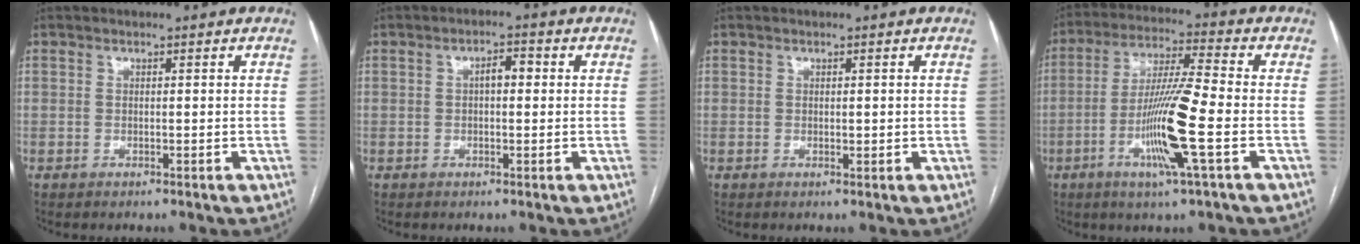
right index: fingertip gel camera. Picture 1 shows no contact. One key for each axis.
{"total": 2.8, "fx": 0.3, "fy": 1.1, "fz": 2.5, "tx": -0.040, "ty": 0.012, "tz": 0.003}
{"total": 1.0, "fx": 0.1, "fy": 0.5, "fz": 0.9, "tx": -0.015, "ty": -0.003, "tz": 0.003}
{"total": 11.3, "fx": -3.5, "fy": -0.6, "fz": 10.7, "tx": -0.212, "ty": -0.009, "tz": -0.070}